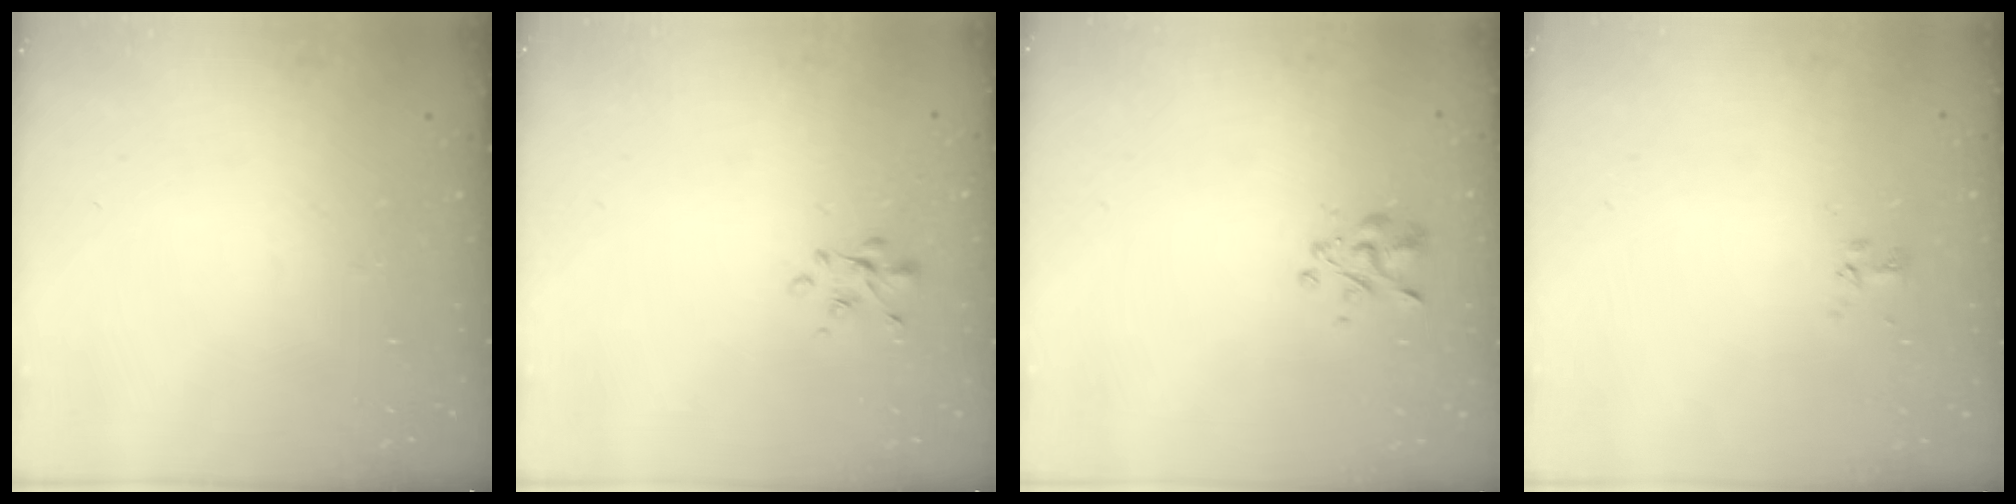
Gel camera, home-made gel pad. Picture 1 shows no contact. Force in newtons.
{"total": 2.2, "press": 2.1, "slide": 0.7}
{"total": 2.5, "press": 2.2, "slide": 1.0}
{"total": 1.7, "press": 1.5, "slide": 0.8}